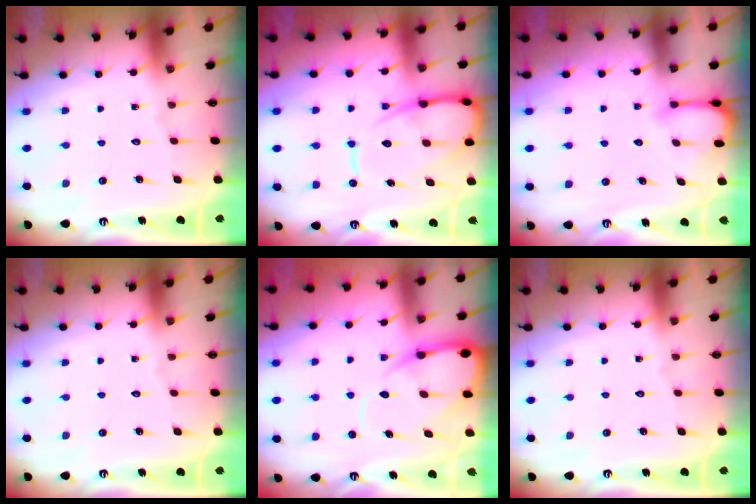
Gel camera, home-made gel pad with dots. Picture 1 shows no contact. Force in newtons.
{"total": 13.3, "press": 13.3, "slide": 1.3}
{"total": 5.5, "press": 5.5, "slide": 0.4}
{"total": 0.0}
{"total": 10.2, "press": 10.1, "slide": 1.2}
{"total": 0.0}